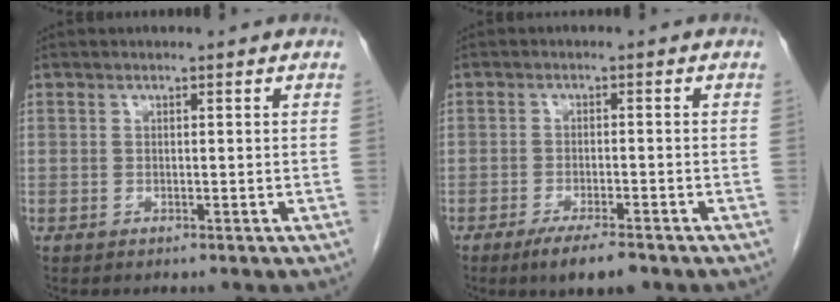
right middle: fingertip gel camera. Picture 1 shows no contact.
{"total": 5.5, "force": [-3.9, 0.8, 3.8], "torque": [-0.066, -0.012, -0.061]}